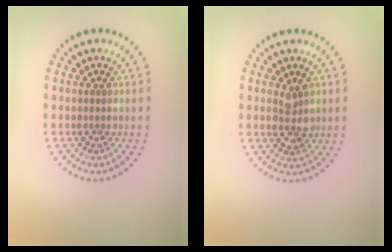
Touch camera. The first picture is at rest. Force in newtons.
{"total": 2.4, "press": 2.4, "slide": 0.3}